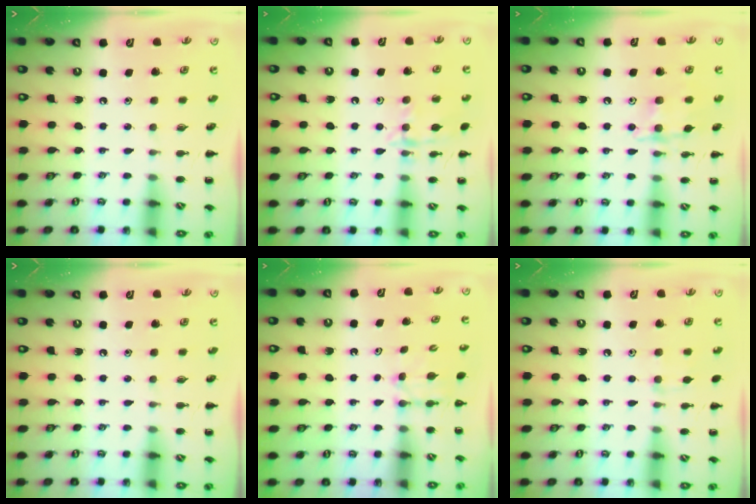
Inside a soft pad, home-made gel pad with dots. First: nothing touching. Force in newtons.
{"total": 12.5, "press": 12.5, "slide": 1.1}
{"total": 10.9, "press": 10.8, "slide": 0.6}
{"total": 0.0}
{"total": 2.8, "press": 2.6, "slide": 1.1}
{"total": 6.5, "press": 6.0, "slide": 2.3}